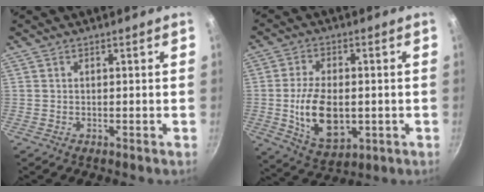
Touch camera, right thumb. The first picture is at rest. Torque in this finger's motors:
{"motor_torque": [-0.32, 0.95, 1.27, -0.05, 0.13]}